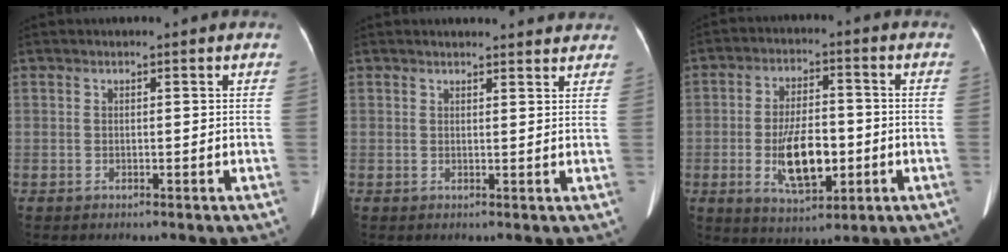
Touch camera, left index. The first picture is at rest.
{"total": 7.1, "force": [6.7, 1.4, 1.8], "torque": [-0.012, 0.007, 0.065]}
{"total": 10.1, "force": [-2.3, 4.2, 8.9], "torque": [-0.171, 0.000, -0.033]}